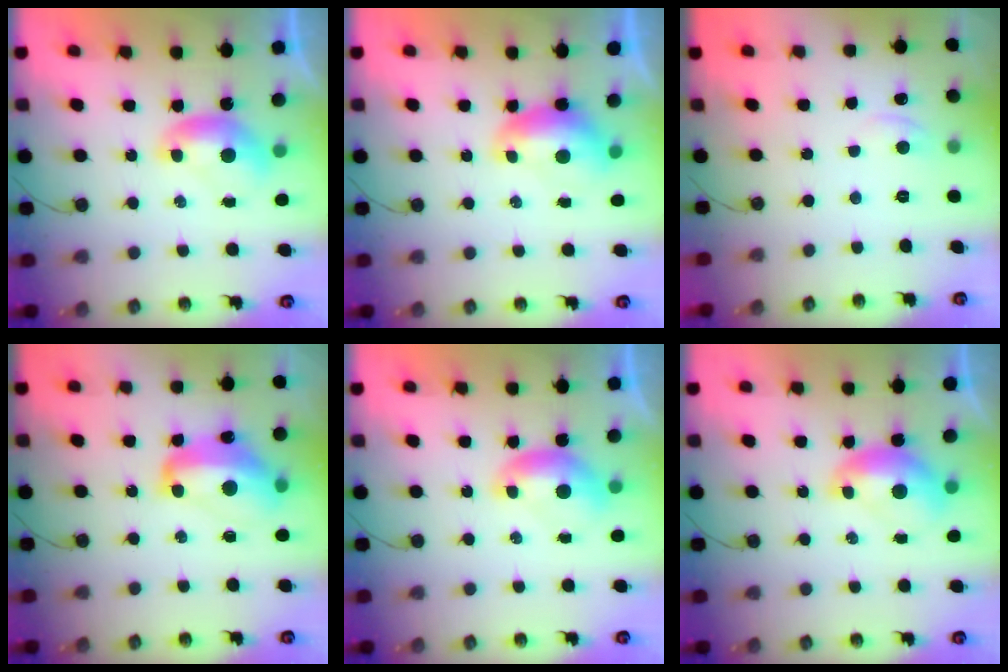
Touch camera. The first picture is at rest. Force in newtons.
{"total": 1.4, "press": 0.8, "slide": 1.1}
{"total": 1.1, "press": 1.1, "slide": 0.2}
{"total": 9.2, "press": 9.2, "slide": 0.8}
{"total": 0.0}
{"total": 1.3, "press": 1.3, "slide": 0.2}